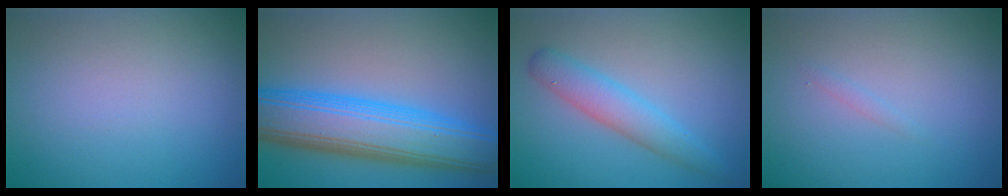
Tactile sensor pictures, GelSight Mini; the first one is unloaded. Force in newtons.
{"total": 10.5, "press": 10.5, "slide": 0.3}
{"total": 3.5, "press": 3.5, "slide": 0.2}
{"total": 0.6, "press": 0.6, "slide": 0.0}